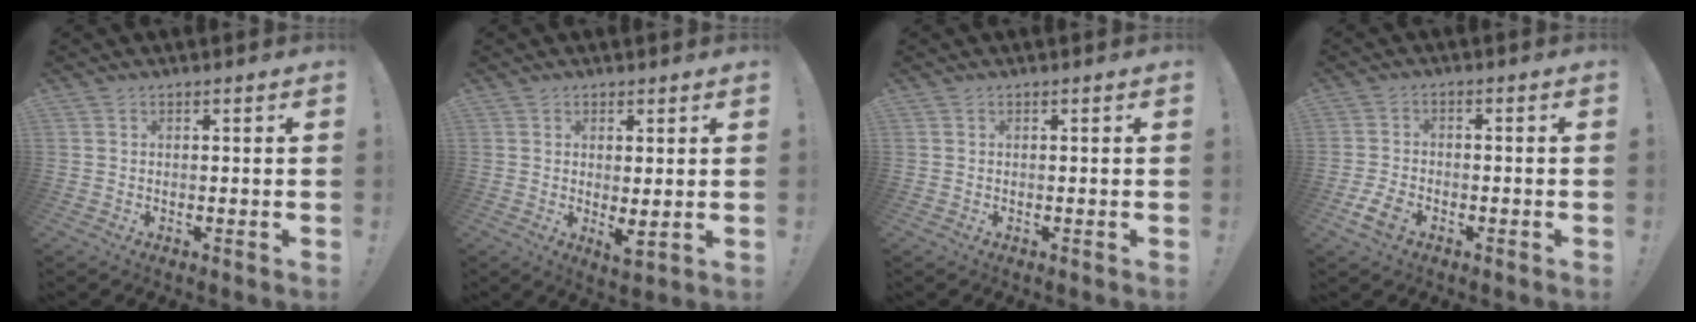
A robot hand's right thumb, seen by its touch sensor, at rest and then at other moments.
{"total": 3.7, "force": [0.6, 0.9, 3.5], "torque": [-0.041, -0.021, 0.013]}
{"total": 0.0}
{"total": 6.6, "force": [-3.5, 3.9, 4.0], "torque": [-0.094, 0.006, -0.062]}